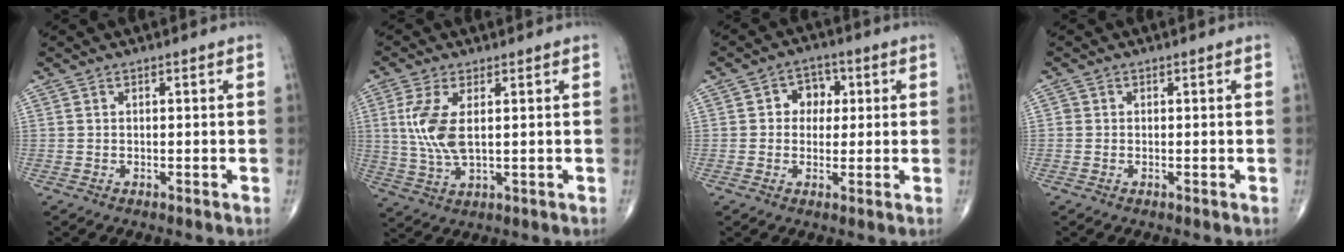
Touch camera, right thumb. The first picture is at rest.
{"total": 8.3, "force": [1.5, 3.5, 7.4], "torque": [-0.172, -0.007, 0.037]}
{"total": 5.4, "force": [1.0, 4.5, 2.8], "torque": [-0.003, 0.006, 0.007]}
{"total": 0.6, "force": [-0.1, 0.6, 0.1], "torque": [0.001, 0.002, -0.004]}